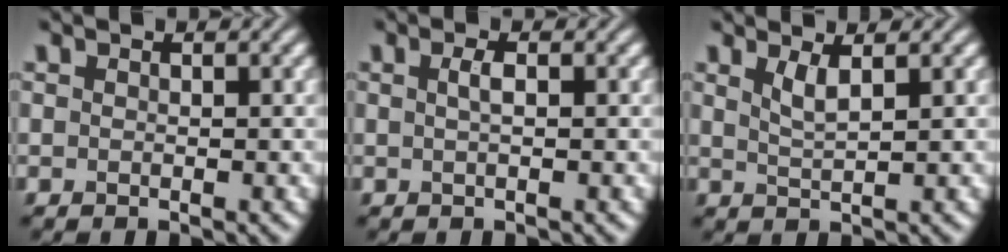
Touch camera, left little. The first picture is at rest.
{"total": 1.1, "force": [0.2, 0.3, 1.0], "torque": [-0.023, 0.005, 0.004]}
{"total": 1.8, "force": [1.0, 0.5, 1.5], "torque": [-0.028, -0.003, 0.020]}